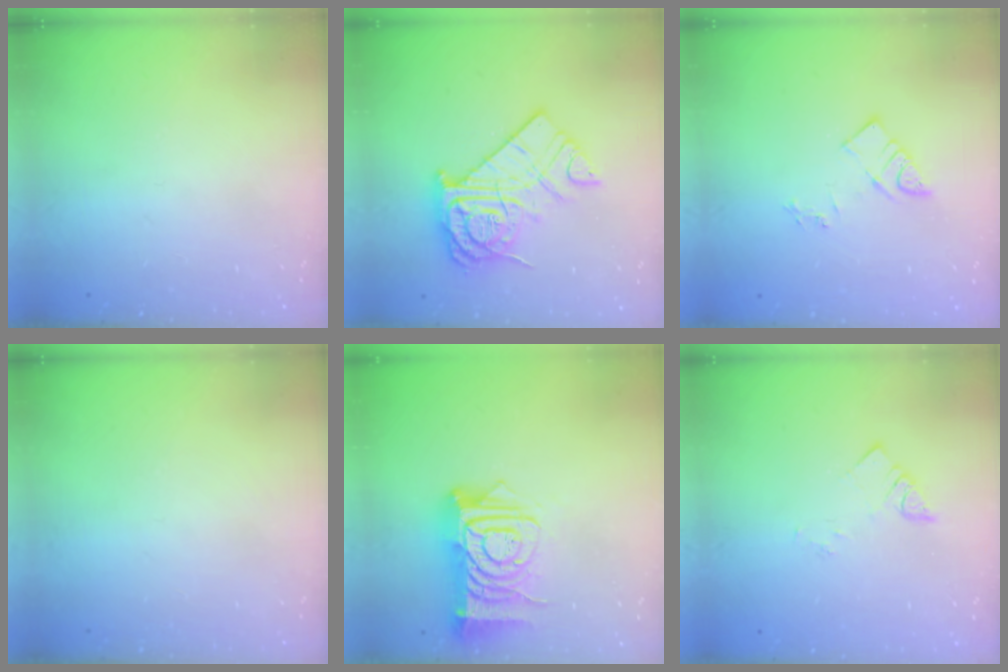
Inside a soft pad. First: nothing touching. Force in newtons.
{"total": 16.8, "press": 16.7, "slide": 1.7}
{"total": 6.0, "press": 6.0, "slide": 0.2}
{"total": 0.0}
{"total": 14.5, "press": 14.4, "slide": 1.6}
{"total": 2.2, "press": 2.2, "slide": 0.2}